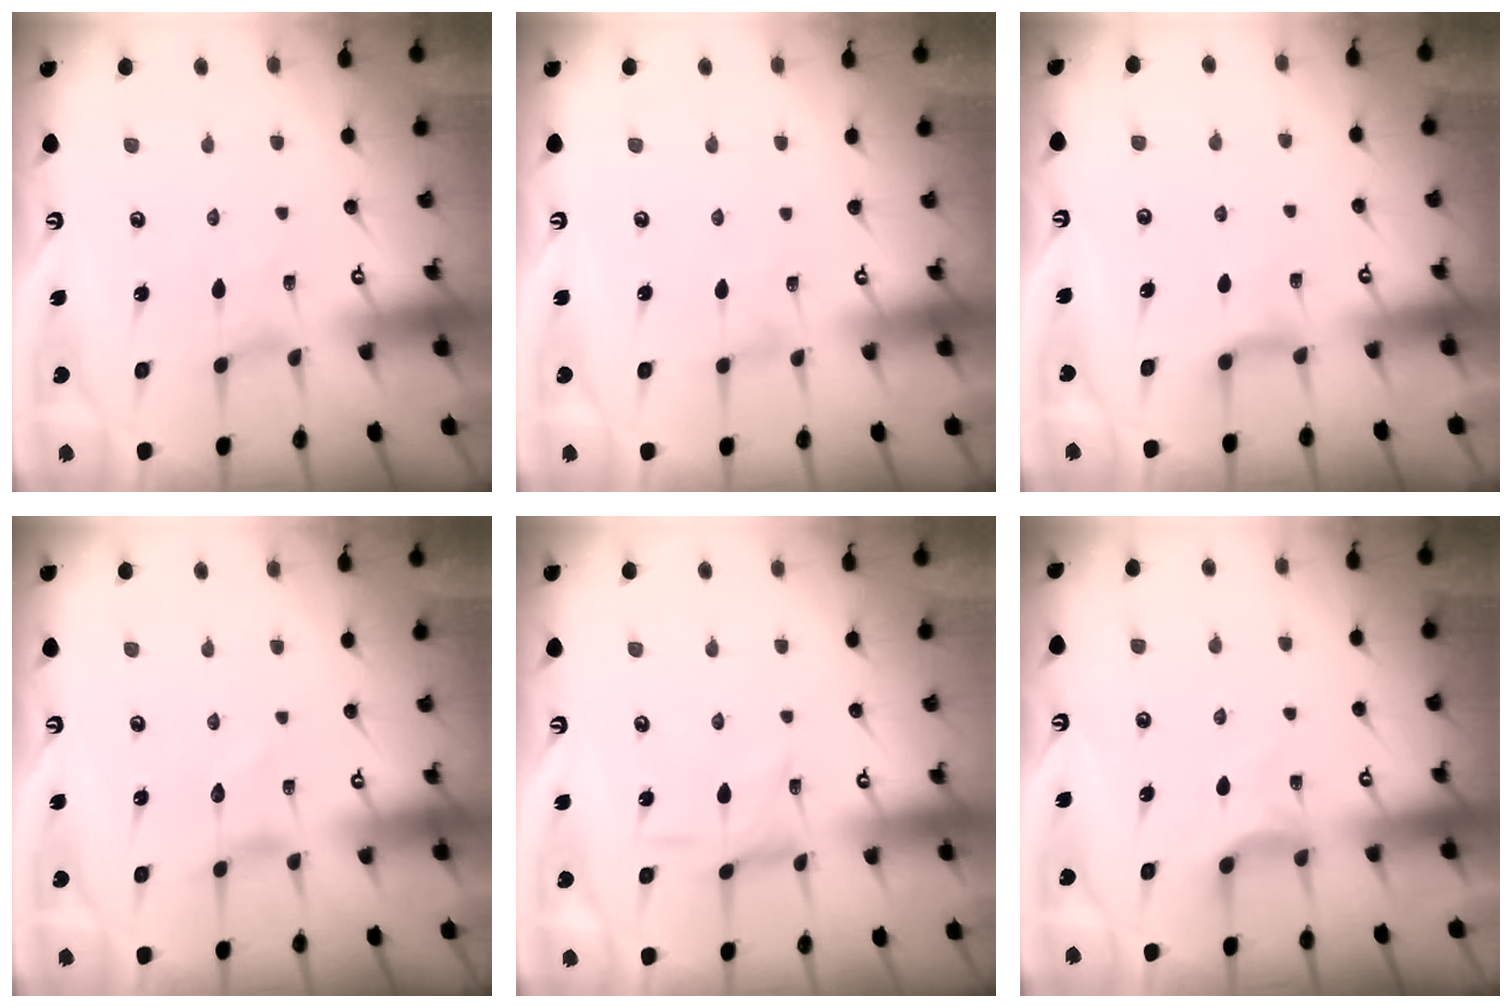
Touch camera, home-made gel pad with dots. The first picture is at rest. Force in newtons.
{"total": 0.0}
{"total": 4.7, "press": 4.6, "slide": 0.7}
{"total": 0.0}
{"total": 2.2, "press": 2.2, "slide": 0.4}
{"total": 4.2, "press": 4.1, "slide": 0.6}